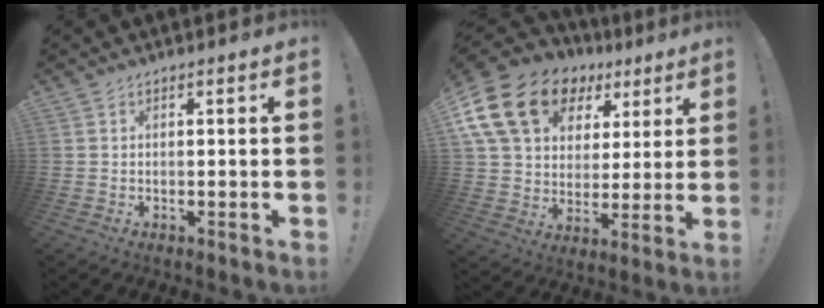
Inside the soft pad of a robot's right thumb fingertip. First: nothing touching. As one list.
[{"total": 20.7, "force": [10.2, 14.1, 11.3], "torque": [-0.178, -0.045, 0.201]}]